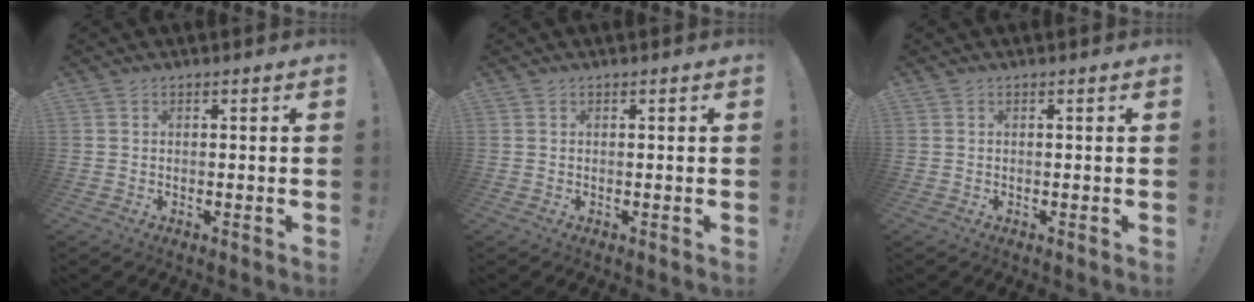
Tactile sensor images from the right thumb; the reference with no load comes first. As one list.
[{"total": 0.0}, {"total": 0.0}]